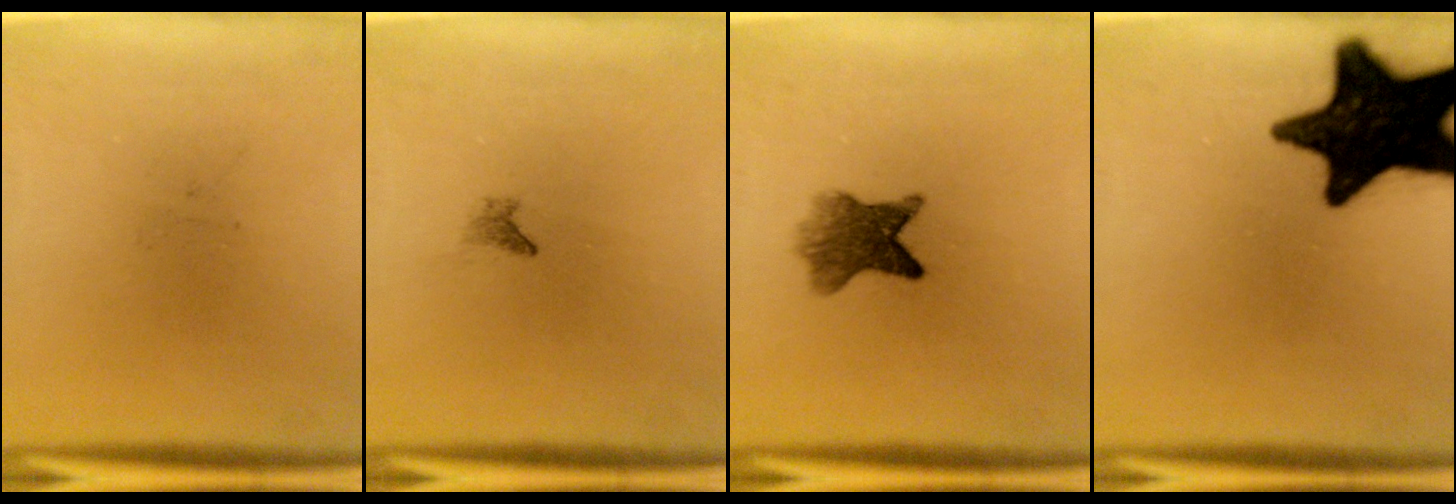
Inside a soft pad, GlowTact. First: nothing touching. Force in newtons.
{"total": 0.8}
{"total": 6.0}
{"total": 19.3}